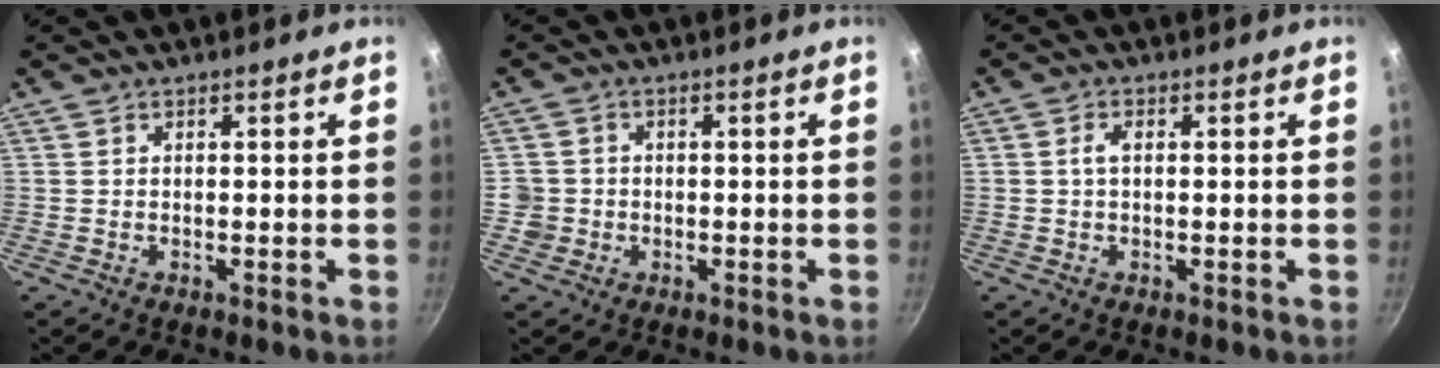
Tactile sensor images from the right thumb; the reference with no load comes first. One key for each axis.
{"total": 3.3, "fx": -0.6, "fy": 3.2, "fz": 0.6, "tx": 0.006, "ty": 0.016, "tz": -0.009}
{"total": 1.7, "fx": 0.1, "fy": 0.9, "fz": 1.5, "tx": -0.032, "ty": 0.006, "tz": 0.001}